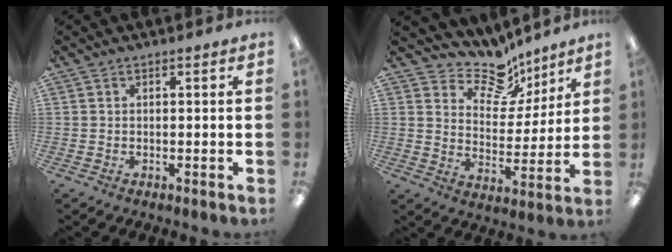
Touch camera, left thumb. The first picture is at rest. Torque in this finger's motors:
{"motor_torque": [0.00, -0.14, 0.00, 0.34, -0.07]}